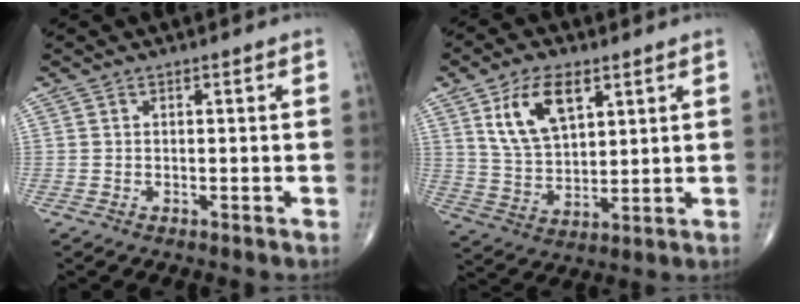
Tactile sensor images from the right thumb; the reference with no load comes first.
{"total": 11.8, "force": [5.5, 6.2, 8.4], "torque": [-0.140, -0.021, 0.111]}